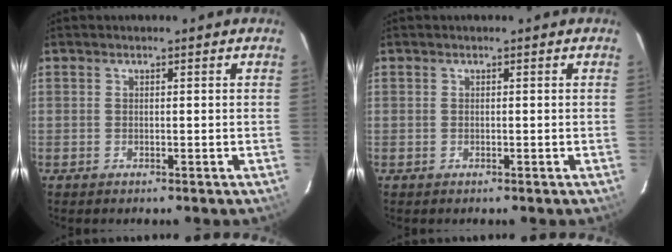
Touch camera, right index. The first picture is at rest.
{"total": 0.0}